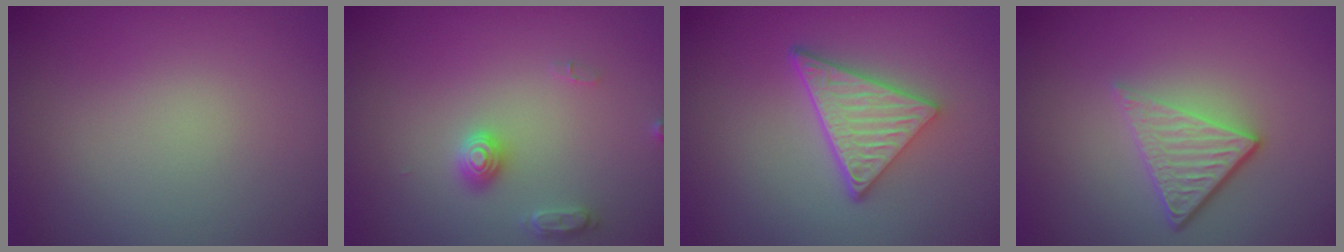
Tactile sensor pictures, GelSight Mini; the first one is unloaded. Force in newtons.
{"total": 2.2, "press": 2.2, "slide": 0.1}
{"total": 5.0, "press": 3.7, "slide": 3.4}
{"total": 4.0, "press": 2.7, "slide": 2.9}